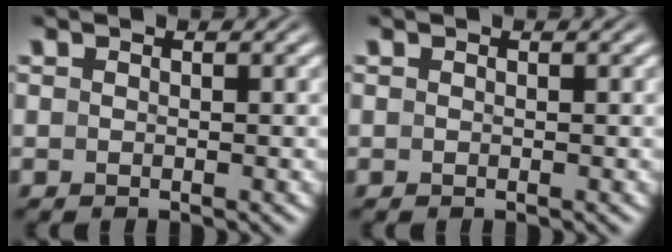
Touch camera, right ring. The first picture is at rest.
{"total": 0.0}